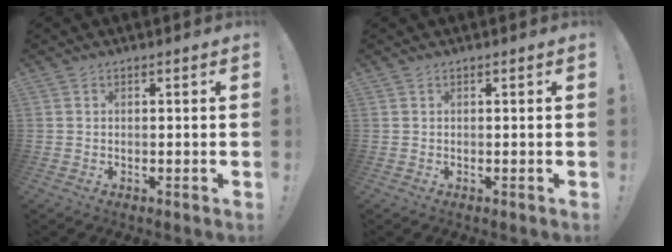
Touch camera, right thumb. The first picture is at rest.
{"total": 0.0}